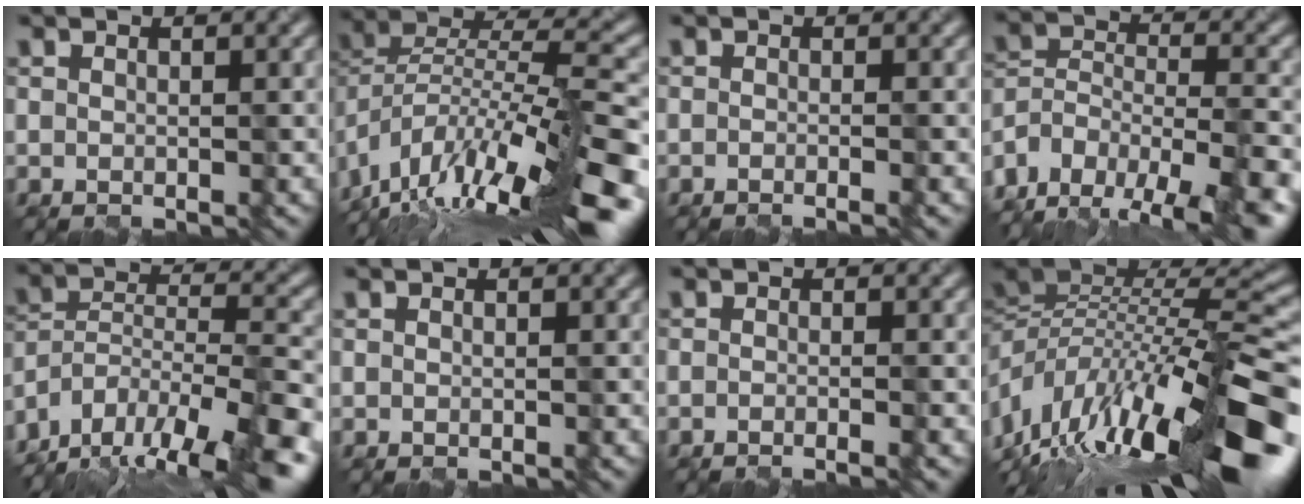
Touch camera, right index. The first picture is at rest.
{"total": 14.7, "force": [-9.7, 3.9, 10.4], "torque": [-0.184, 0.022, -0.154]}
{"total": 2.2, "force": [-0.8, 1.0, 1.8], "torque": [0.001, -0.002, -0.021]}
{"total": 15.0, "force": [-11.7, 7.2, 6.2], "torque": [-0.129, -0.001, -0.155]}
{"total": 17.4, "force": [-14.5, 5.1, 8.2], "torque": [-0.145, 0.001, -0.216]}
{"total": 0.0}
{"total": 2.5, "force": [-1.1, 1.0, 1.9], "torque": [0.000, -0.002, -0.024]}
{"total": 16.1, "force": [-4.7, 5.8, 14.3], "torque": [-0.254, 0.025, -0.082]}